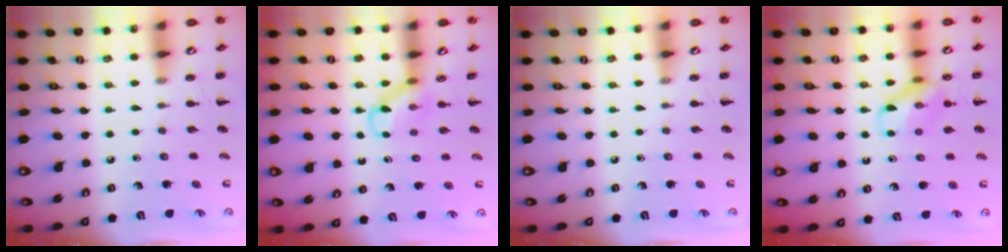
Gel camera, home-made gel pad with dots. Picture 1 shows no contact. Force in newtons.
{"total": 5.3, "press": 5.3, "slide": 0.9}
{"total": 0.0}
{"total": 11.9, "press": 11.9, "slide": 1.0}